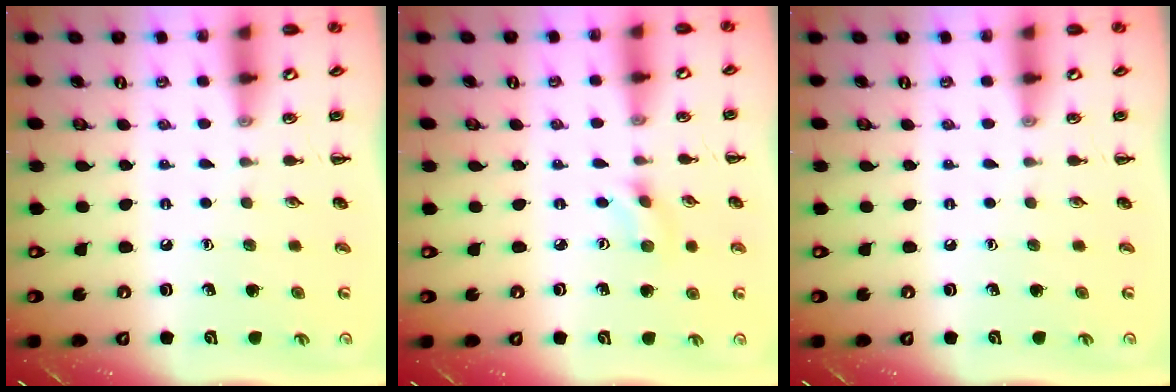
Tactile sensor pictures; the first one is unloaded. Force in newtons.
{"total": 2.3, "press": 2.1, "slide": 0.9}
{"total": 0.0}